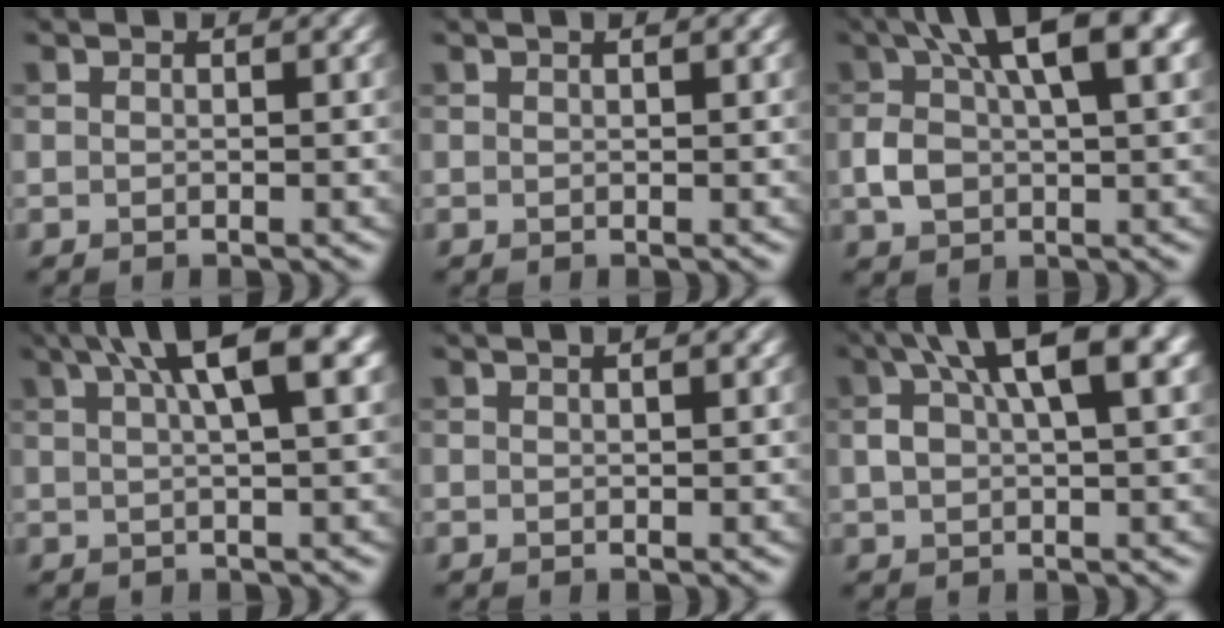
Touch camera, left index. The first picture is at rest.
{"total": 0.6, "force": [0.5, 0.1, 0.4], "torque": [-0.003, -0.001, 0.006]}
{"total": 8.6, "force": [1.9, 3.9, 7.5], "torque": [-0.144, 0.010, 0.031]}
{"total": 8.1, "force": [3.7, 2.1, 7.0], "torque": [-0.076, 0.029, 0.053]}
{"total": 1.4, "force": [0.9, 0.5, 0.9], "torque": [0.001, -0.002, 0.003]}
{"total": 8.5, "force": [3.2, 3.2, 7.2], "torque": [-0.132, 0.016, 0.059]}